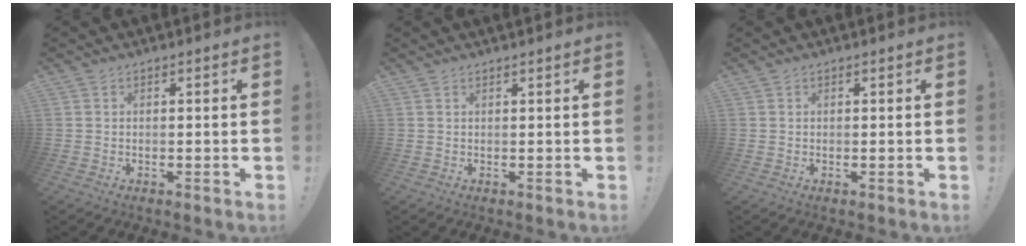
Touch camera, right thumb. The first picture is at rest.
{"total": 0.8, "force": [0.6, -0.4, 0.4], "torque": [0.001, -0.005, 0.010]}
{"total": 0.0}